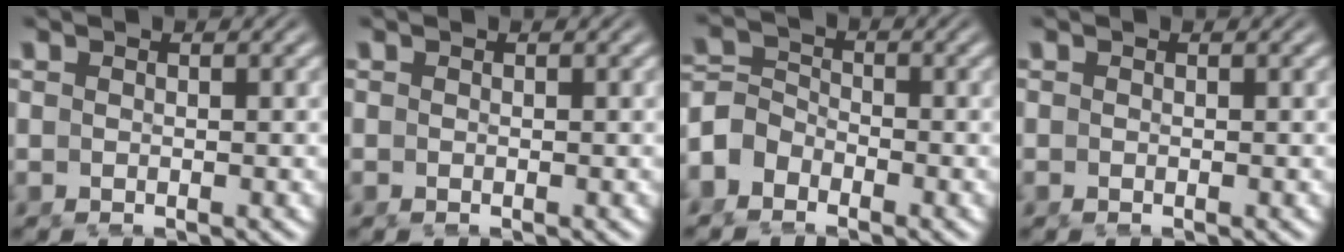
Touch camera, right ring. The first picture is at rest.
{"total": 0.0}
{"total": 4.2, "force": [-1.7, 3.6, 1.6], "torque": [-0.040, -0.017, -0.029]}
{"total": 0.0}